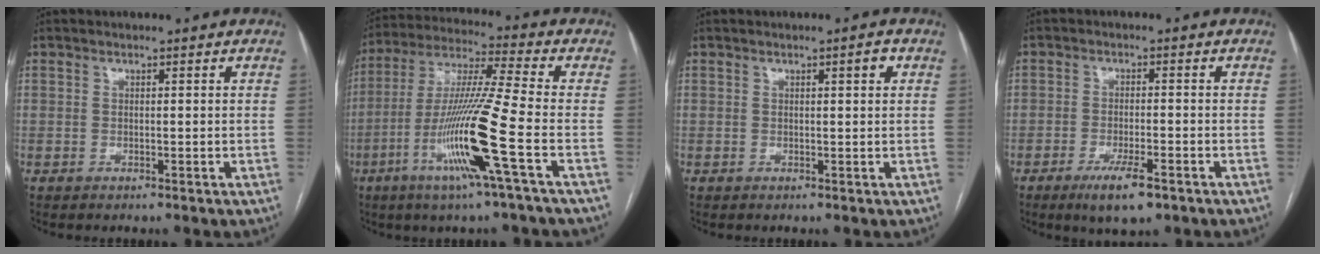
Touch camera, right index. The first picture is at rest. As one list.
[{"total": 15.7, "force": [-5.5, -1.6, 14.6], "torque": [-0.293, -0.018, -0.111]}, {"total": 1.5, "force": [0.6, 0.2, 1.3], "torque": [-0.020, 0.003, 0.008]}, {"total": 5.9, "force": [-3.6, 1.4, 4.4], "torque": [-0.084, -0.008, -0.054]}]